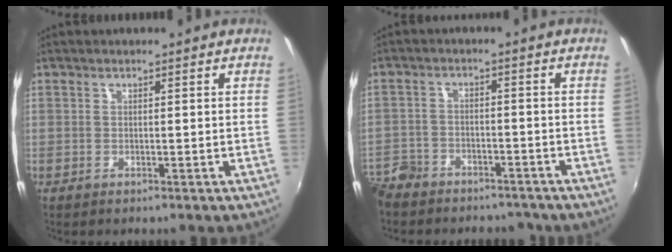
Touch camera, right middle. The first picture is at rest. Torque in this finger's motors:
{"motor_torque": [-0.51, -0.42, 0.00, -0.01]}